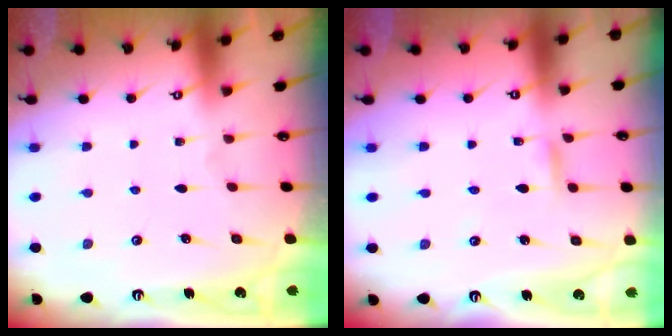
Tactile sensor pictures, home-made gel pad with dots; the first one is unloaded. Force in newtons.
{"total": 3.5, "press": 3.5, "slide": 0.4}